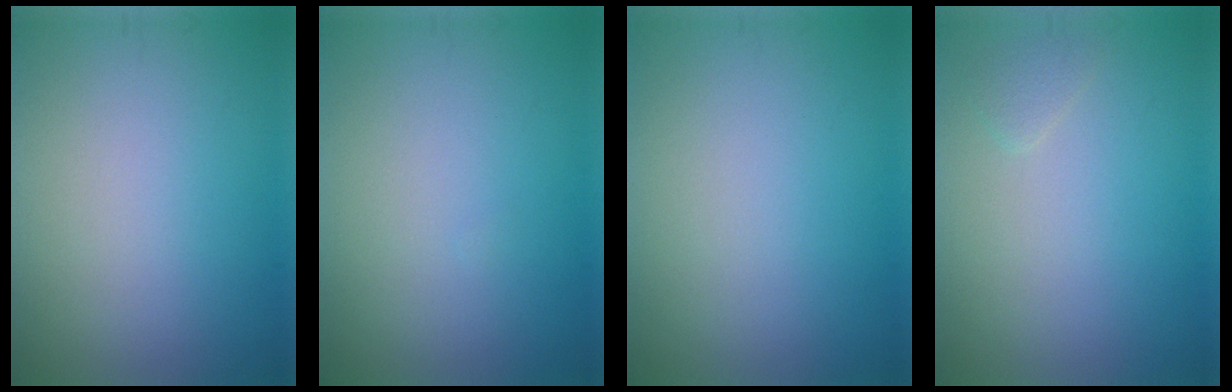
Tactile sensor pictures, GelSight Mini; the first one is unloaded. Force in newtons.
{"total": 0.0}
{"total": 0.0}
{"total": 0.8, "press": 0.8, "slide": 0.1}